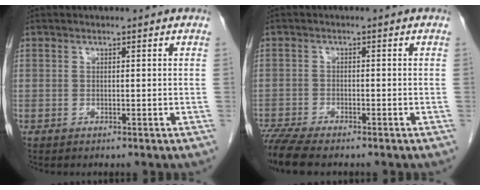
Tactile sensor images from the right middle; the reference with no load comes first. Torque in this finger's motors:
{"motor_torque": [0.86, -0.99, 0.08, 0.09]}